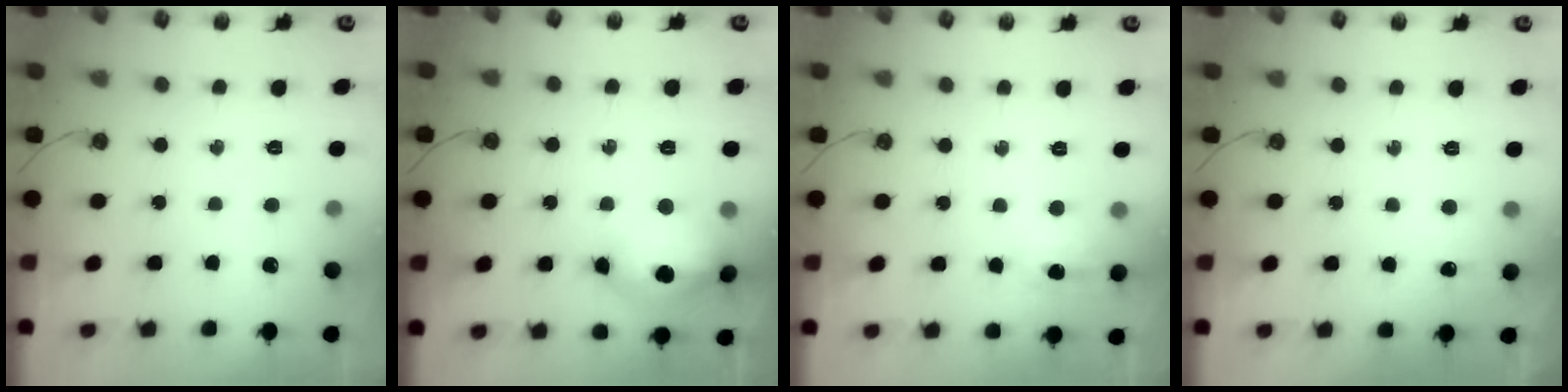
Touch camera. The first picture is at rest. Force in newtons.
{"total": 23.0, "press": 19.6, "slide": 12.0}
{"total": 8.7, "press": 8.6, "slide": 0.8}
{"total": 3.4, "press": 3.4, "slide": 0.3}